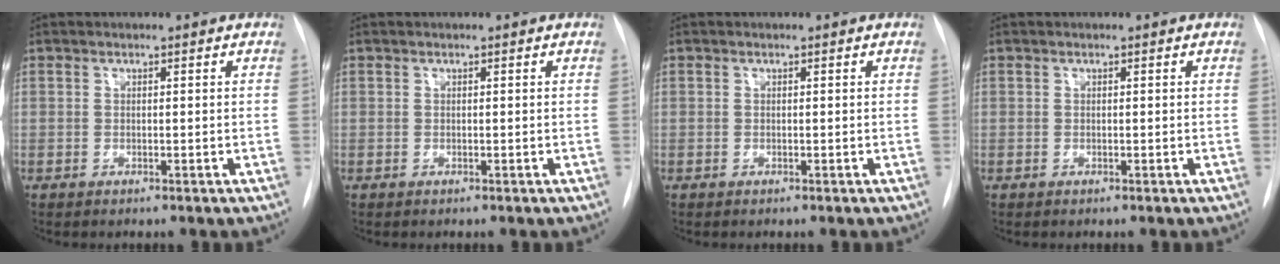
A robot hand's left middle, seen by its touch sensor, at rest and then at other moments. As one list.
[{"total": 0.0}, {"total": 0.0}, {"total": 0.0}]